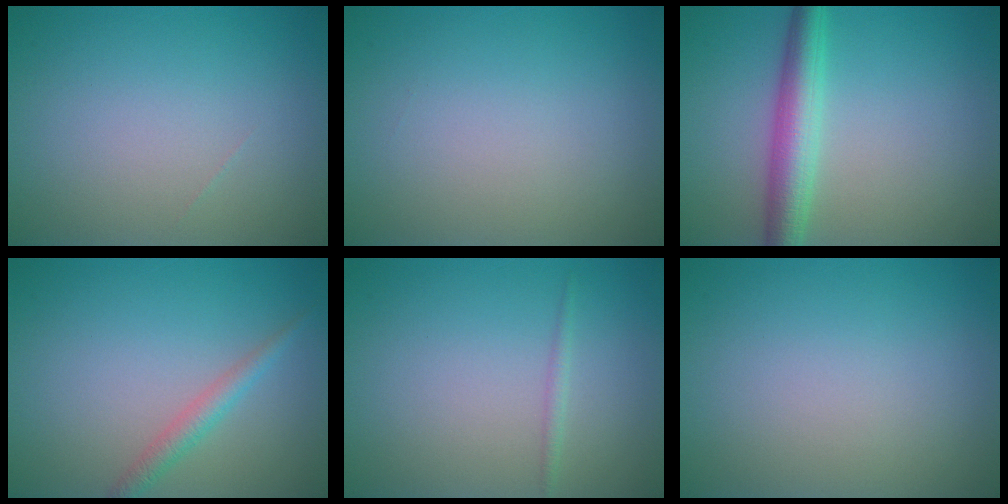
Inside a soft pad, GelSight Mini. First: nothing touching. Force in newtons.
{"total": 0.0}
{"total": 4.5, "press": 4.5, "slide": 0.1}
{"total": 1.8, "press": 1.8, "slide": 0.0}
{"total": 0.8, "press": 0.8, "slide": 0.0}
{"total": 0.0}